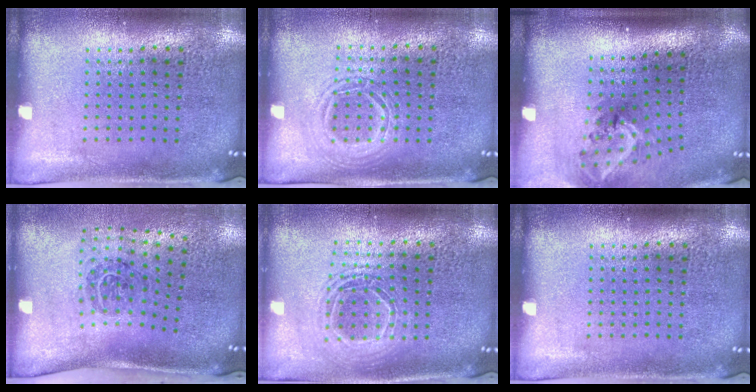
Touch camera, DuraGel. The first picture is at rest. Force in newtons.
{"total": 1.2, "press": 1.1, "slide": 0.3}
{"total": 2.1, "press": 1.3, "slide": 1.6}
{"total": 2.0, "press": 1.2, "slide": 1.5}
{"total": 1.6, "press": 1.3, "slide": 0.8}
{"total": 0.0}